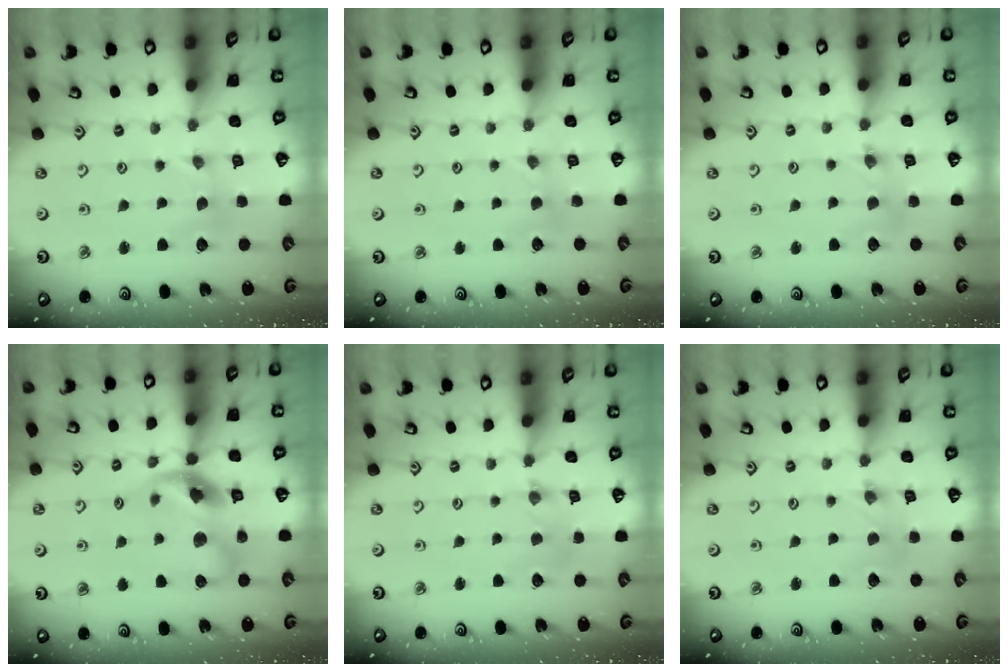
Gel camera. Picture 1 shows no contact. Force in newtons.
{"total": 2.3, "press": 2.3, "slide": 0.3}
{"total": 2.7, "press": 2.7, "slide": 0.2}
{"total": 12.9, "press": 12.7, "slide": 1.7}
{"total": 2.5, "press": 2.5, "slide": 0.3}
{"total": 1.1, "press": 1.1, "slide": 0.2}